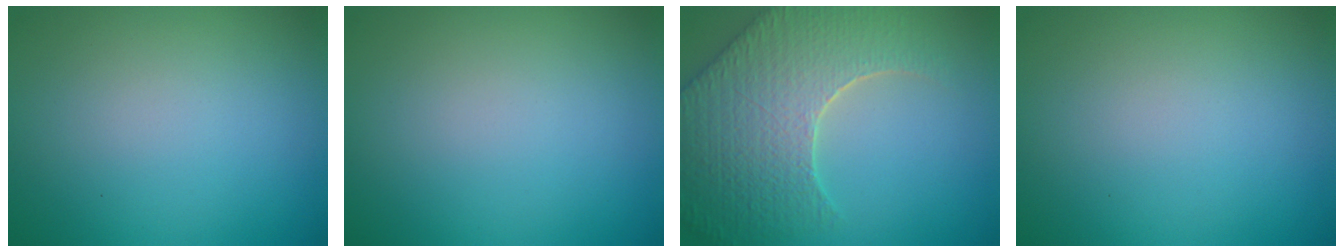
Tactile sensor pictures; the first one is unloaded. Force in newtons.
{"total": 0.0}
{"total": 9.1, "press": 6.4, "slide": 6.5}
{"total": 0.0}